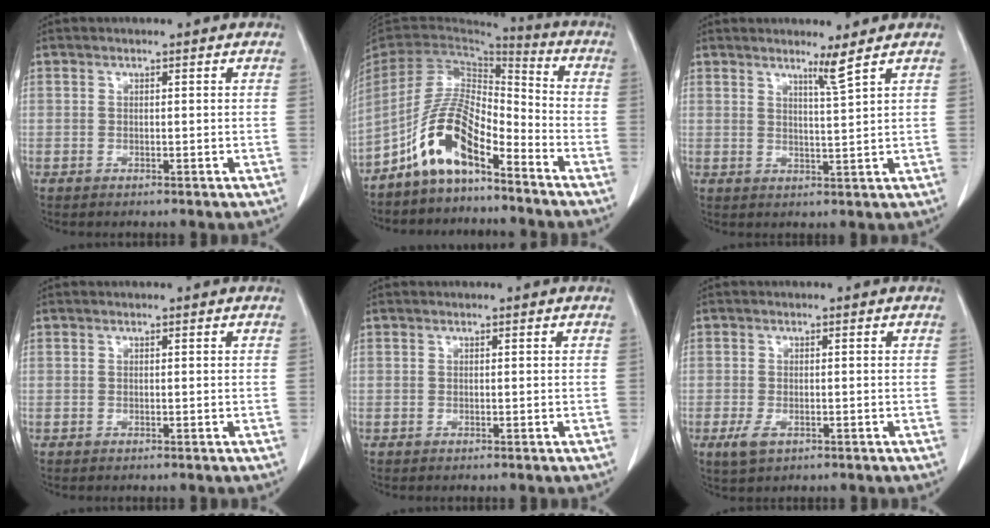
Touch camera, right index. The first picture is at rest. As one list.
[{"total": 11.1, "force": [-7.0, 3.7, 7.7], "torque": [-0.170, 0.021, -0.134]}, {"total": 2.7, "force": [2.0, -1.2, 1.4], "torque": [-0.032, -0.018, 0.039]}, {"total": 0.0}, {"total": 0.0}, {"total": 2.8, "force": [-1.3, 1.4, 2.0], "torque": [-0.044, -0.003, -0.017]}]